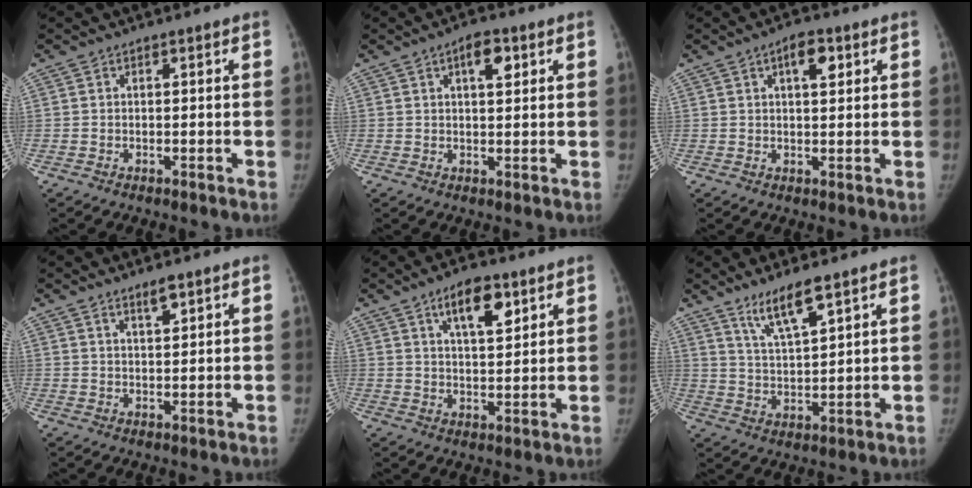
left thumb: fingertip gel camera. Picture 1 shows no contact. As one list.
[{"total": 4.8, "force": [2.2, 2.1, 3.7], "torque": [-0.046, -0.005, 0.031]}, {"total": 4.8, "force": [2.1, 2.1, 3.7], "torque": [-0.047, -0.004, 0.030]}, {"total": 2.9, "force": [2.2, 0.6, 1.8], "torque": [-0.028, -0.017, 0.041]}, {"total": 8.7, "force": [4.8, 3.5, 6.4], "torque": [-0.084, -0.026, 0.078]}, {"total": 7.9, "force": [5.6, 1.3, 5.4], "torque": [-0.100, -0.039, 0.112]}]